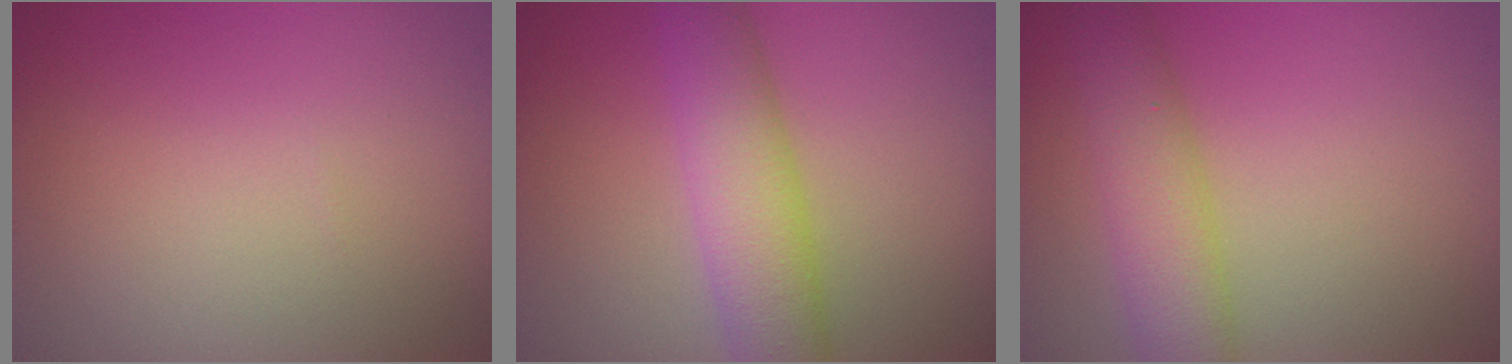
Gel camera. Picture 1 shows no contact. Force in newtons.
{"total": 6.5, "press": 6.5, "slide": 0.1}
{"total": 5.7, "press": 5.7, "slide": 0.2}